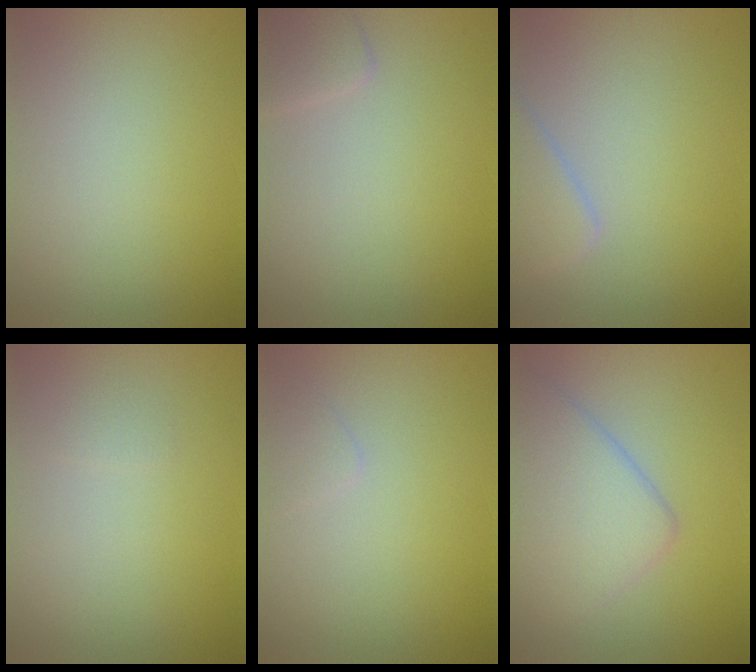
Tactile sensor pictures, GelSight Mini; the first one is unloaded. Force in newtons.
{"total": 1.4, "press": 1.4, "slide": 0.1}
{"total": 2.8, "press": 2.8, "slide": 0.2}
{"total": 0.5, "press": 0.5, "slide": 0.1}
{"total": 0.7, "press": 0.7, "slide": 0.0}
{"total": 4.8, "press": 4.8, "slide": 0.2}